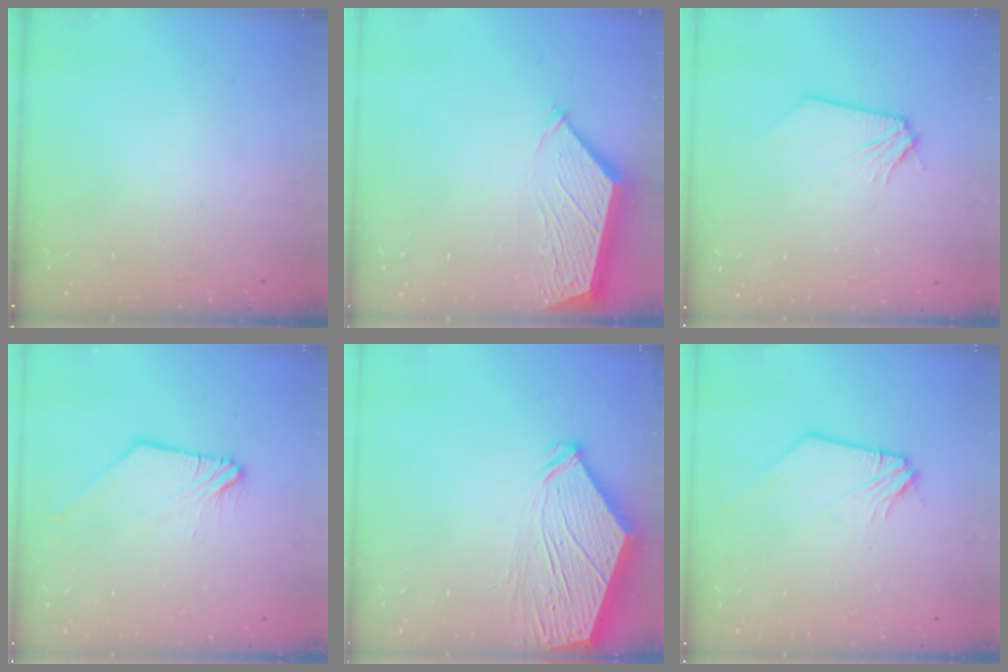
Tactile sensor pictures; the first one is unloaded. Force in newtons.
{"total": 3.8, "press": 3.8, "slide": 0.7}
{"total": 0.0}
{"total": 1.0, "press": 1.0, "slide": 0.2}
{"total": 10.1, "press": 10.0, "slide": 1.5}
{"total": 0.8, "press": 0.8, "slide": 0.1}